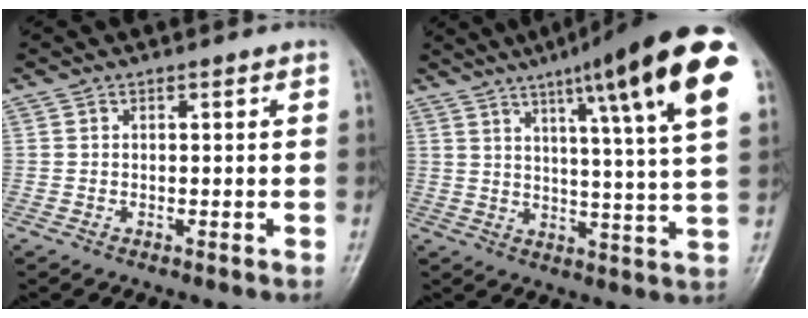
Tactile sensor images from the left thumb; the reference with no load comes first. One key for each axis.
{"total": 22.4, "fx": 11.1, "fy": 2.7, "fz": 19.3, "tx": -0.270, "ty": -0.025, "tz": 0.149}